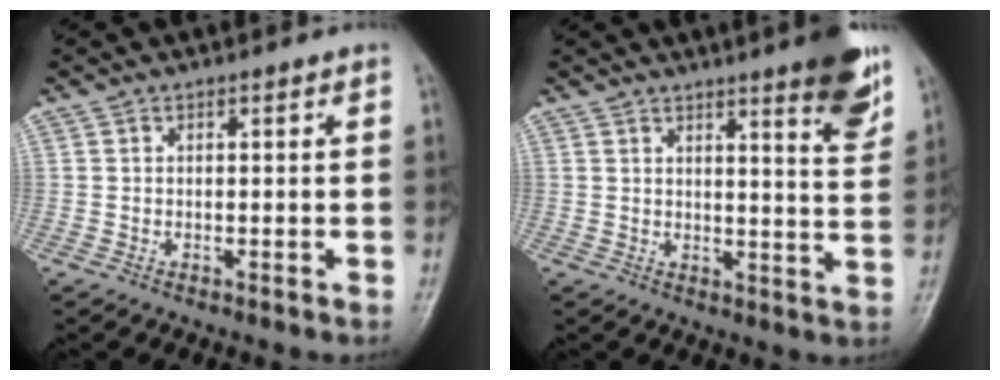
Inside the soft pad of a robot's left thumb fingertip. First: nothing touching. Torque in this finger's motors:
{"motor_torque": [1.31, 0.59, 0.87, -0.80, 0.02]}